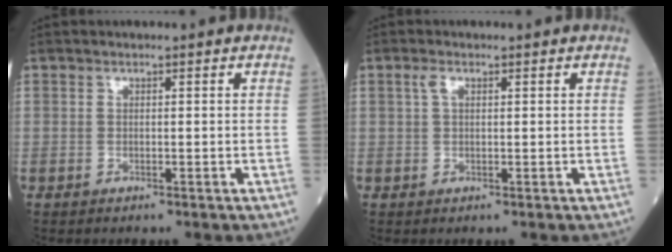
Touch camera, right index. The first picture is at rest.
{"total": 1.5, "force": [0.6, 0.6, 1.2], "torque": [-0.030, 0.009, 0.014]}